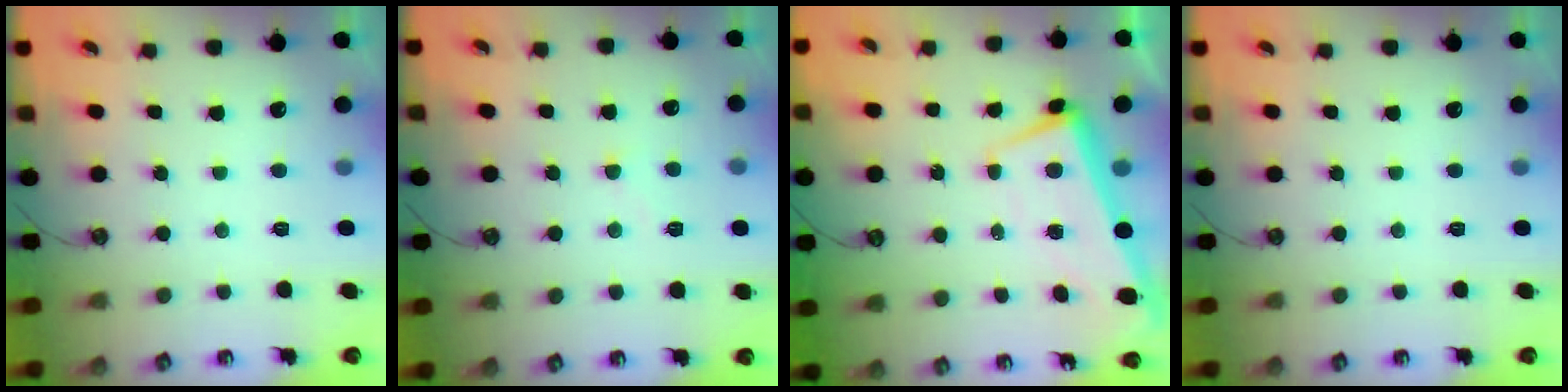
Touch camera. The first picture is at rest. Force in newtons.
{"total": 4.9, "press": 4.9, "slide": 0.4}
{"total": 3.0, "press": 2.4, "slide": 1.7}
{"total": 0.0}